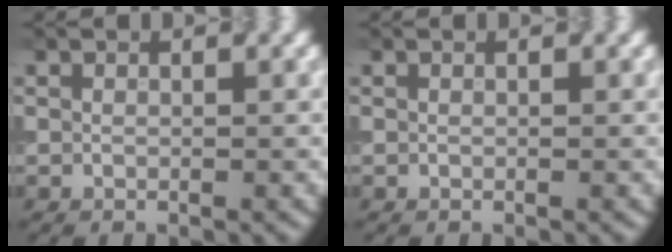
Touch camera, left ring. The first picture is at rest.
{"total": 0.0}